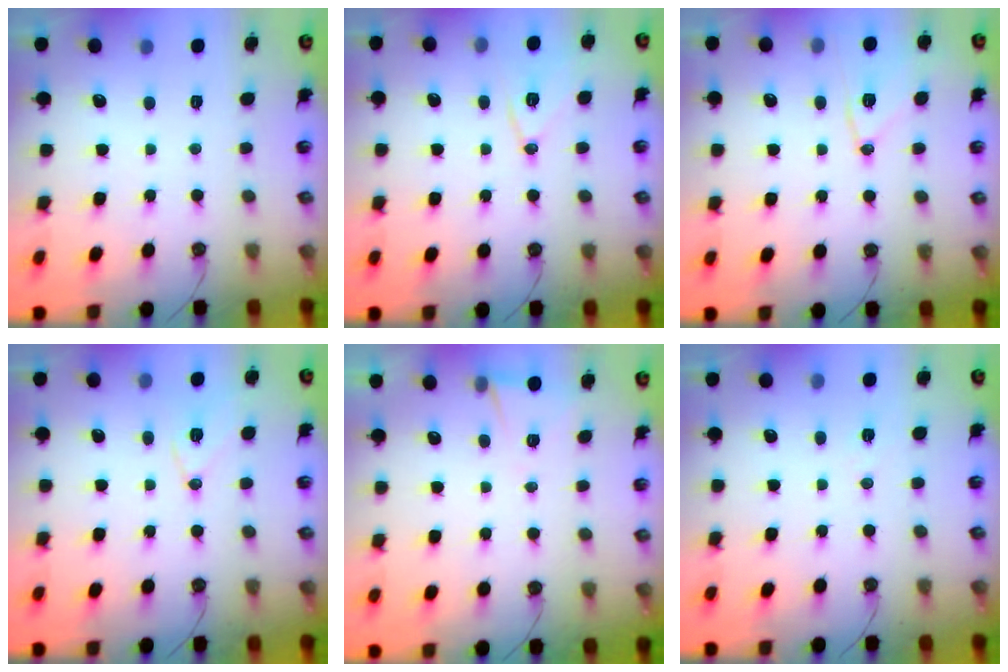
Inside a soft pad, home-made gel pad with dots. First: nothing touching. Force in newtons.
{"total": 11.4, "press": 10.9, "slide": 3.3}
{"total": 12.1, "press": 12.1, "slide": 0.3}
{"total": 10.1, "press": 9.5, "slide": 3.5}
{"total": 6.0, "press": 3.7, "slide": 4.7}
{"total": 6.1, "press": 4.3, "slide": 4.4}